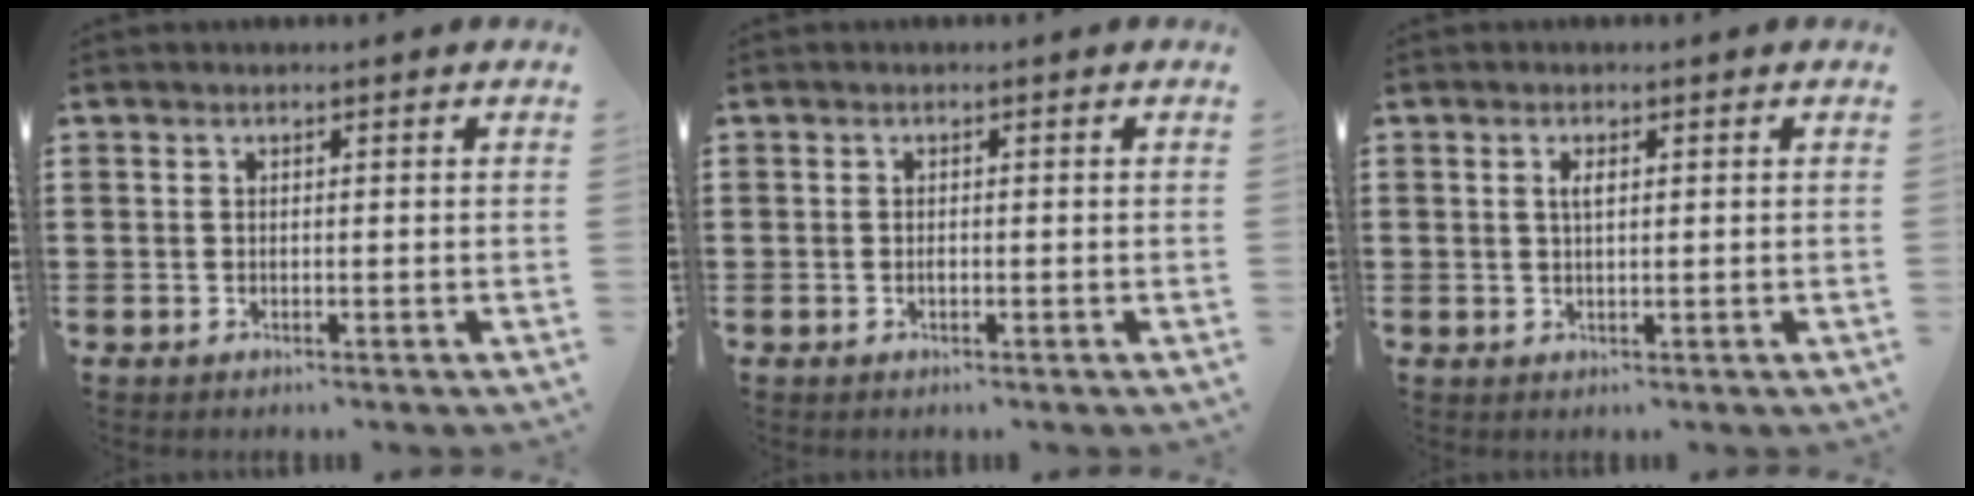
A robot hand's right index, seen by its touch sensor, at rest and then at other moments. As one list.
[{"total": 0.7, "force": [-0.2, 0.1, 0.6], "torque": [-0.014, -0.006, -0.002]}, {"total": 1.8, "force": [0.4, 0.6, 1.6], "torque": [-0.034, 0.004, 0.006]}]